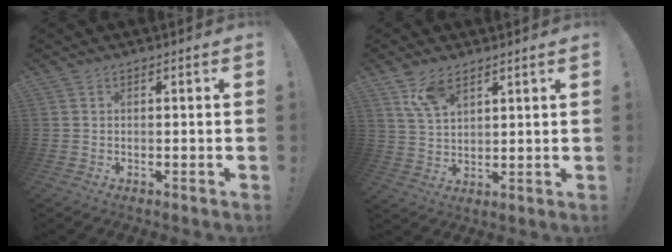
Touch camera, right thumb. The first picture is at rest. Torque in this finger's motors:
{"motor_torque": [-0.12, 0.20, -0.13, 0.17, 0.00]}